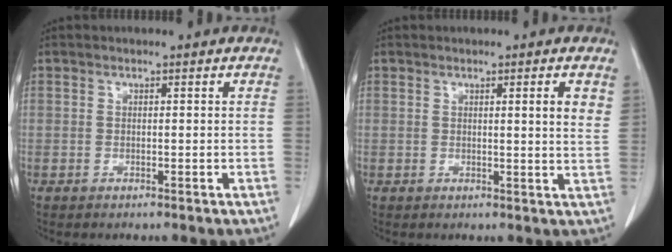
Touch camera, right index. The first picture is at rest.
{"total": 3.3, "force": [1.5, 0.0, 2.9], "torque": [-0.038, -0.008, 0.018]}